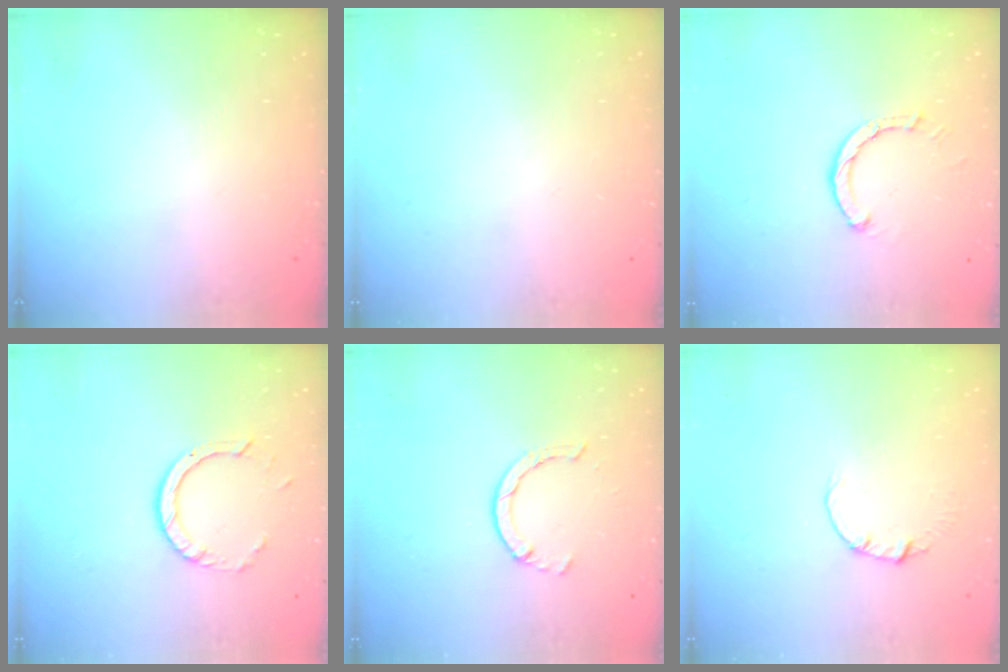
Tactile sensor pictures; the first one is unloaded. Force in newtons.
{"total": 0.0}
{"total": 2.6, "press": 2.6, "slide": 0.1}
{"total": 4.2, "press": 4.2, "slide": 0.3}
{"total": 2.9, "press": 2.9, "slide": 0.4}
{"total": 0.5, "press": 0.5, "slide": 0.1}